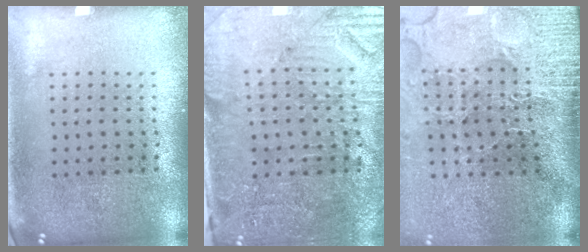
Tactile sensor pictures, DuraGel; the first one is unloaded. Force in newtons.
{"total": 3.8, "press": 3.5, "slide": 1.5}
{"total": 5.0, "press": 4.0, "slide": 2.9}